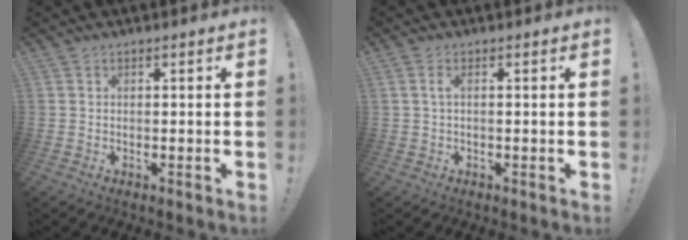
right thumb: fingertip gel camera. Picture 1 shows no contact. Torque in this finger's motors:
{"motor_torque": [-0.39, 0.02, 0.09, 0.05, 0.07]}